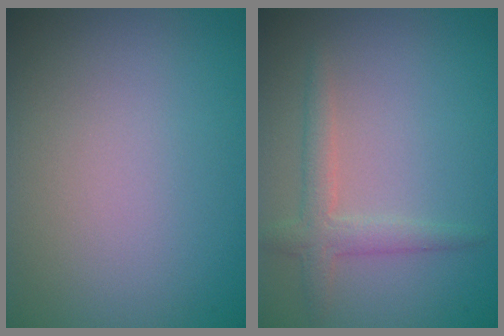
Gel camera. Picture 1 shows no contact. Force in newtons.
{"total": 2.3, "press": 2.3, "slide": 0.1}